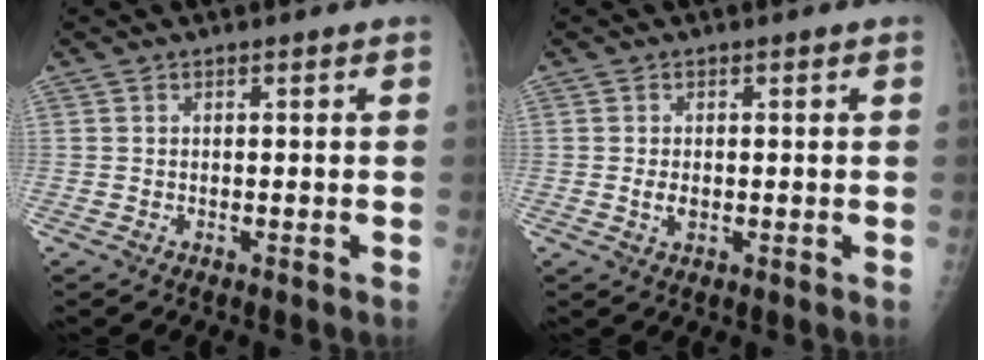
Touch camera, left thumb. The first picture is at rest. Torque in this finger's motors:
{"motor_torque": [-0.18, 0.04, 0.10, 0.04, 0.00]}